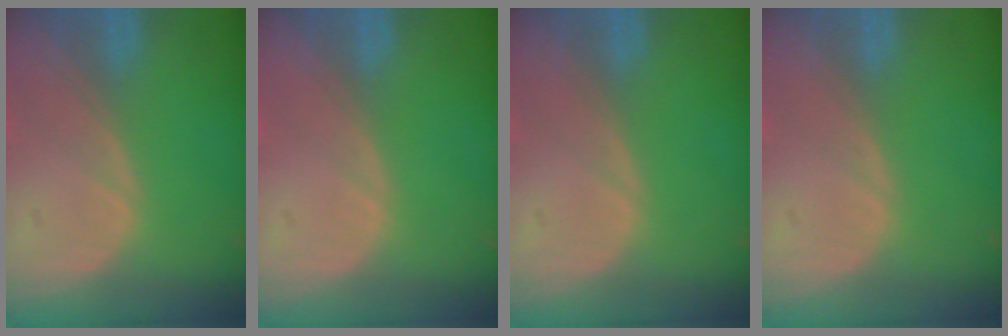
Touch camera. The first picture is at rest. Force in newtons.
{"total": 0.0}
{"total": 0.0}
{"total": 0.0}